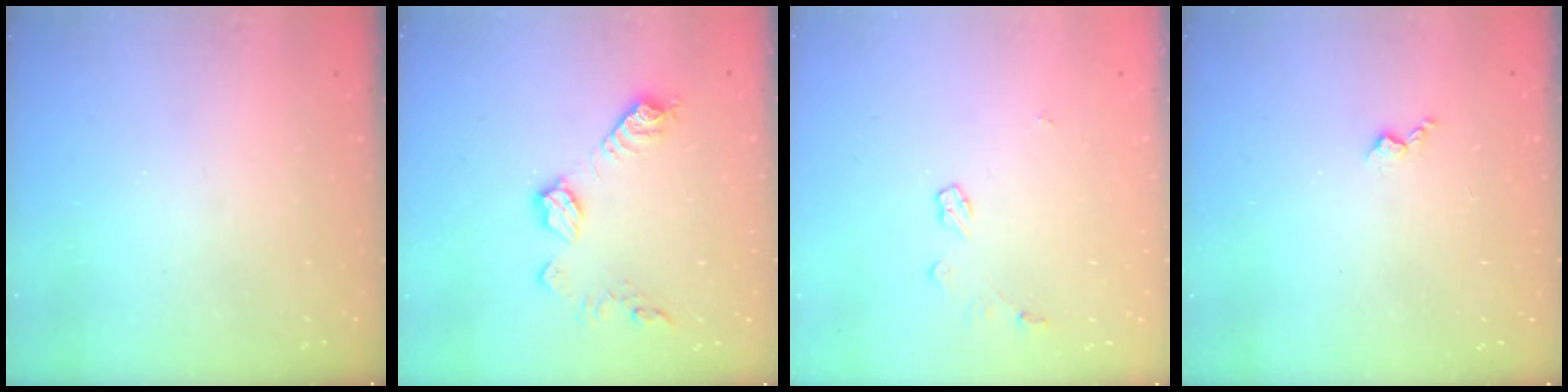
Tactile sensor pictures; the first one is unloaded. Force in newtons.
{"total": 11.4, "press": 11.4, "slide": 0.4}
{"total": 4.9, "press": 4.9, "slide": 0.5}
{"total": 3.3, "press": 3.2, "slide": 0.6}